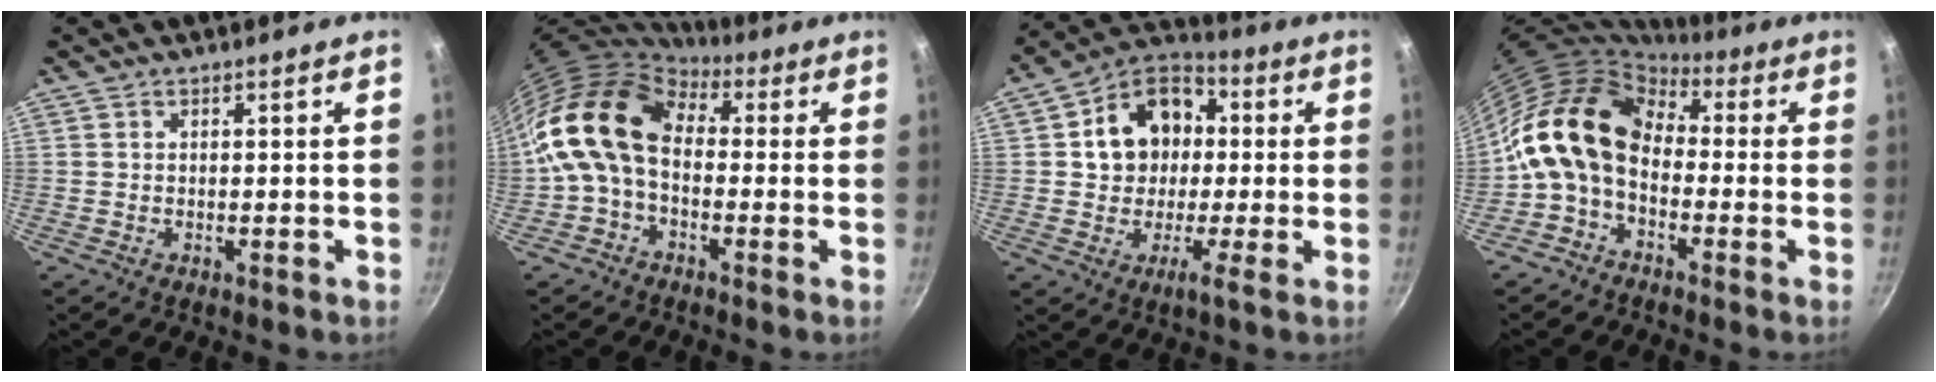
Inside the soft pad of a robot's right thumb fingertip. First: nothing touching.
{"total": 12.8, "force": [0.2, 8.3, 9.7], "torque": [-0.176, 0.026, -0.018]}
{"total": 13.4, "force": [1.7, 10.2, 8.5], "torque": [-0.113, 0.026, 0.002]}
{"total": 14.6, "force": [-0.9, 10.4, 10.2], "torque": [-0.174, 0.041, -0.041]}